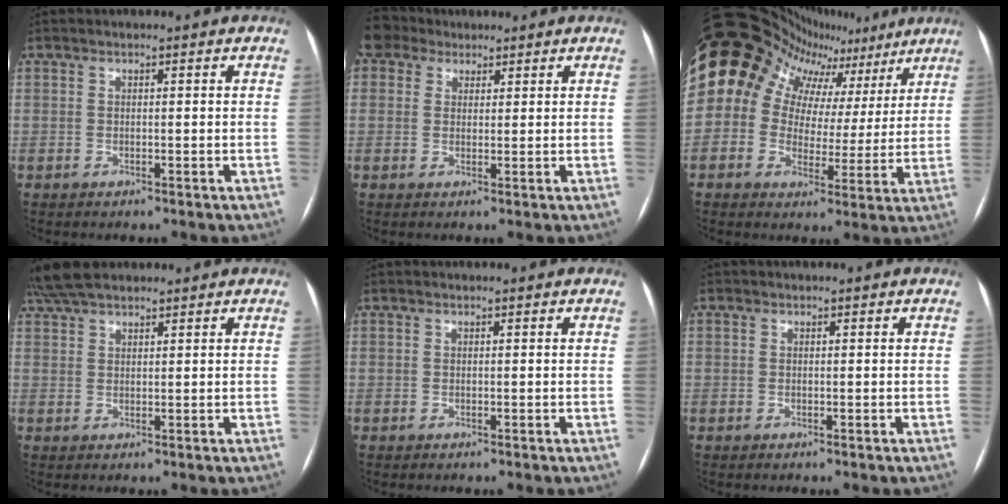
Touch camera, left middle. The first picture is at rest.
{"total": 3.2, "force": [2.7, 1.6, -0.5], "torque": [0.002, 0.018, 0.052]}
{"total": 18.9, "force": [10.9, 13.4, 7.7], "torque": [-0.143, 0.076, 0.146]}
{"total": 5.9, "force": [5.0, 1.6, 2.6], "torque": [-0.054, 0.030, 0.098]}
{"total": 0.0}
{"total": 1.3, "force": [-0.6, -0.9, -0.8], "torque": [0.014, -0.008, -0.010]}